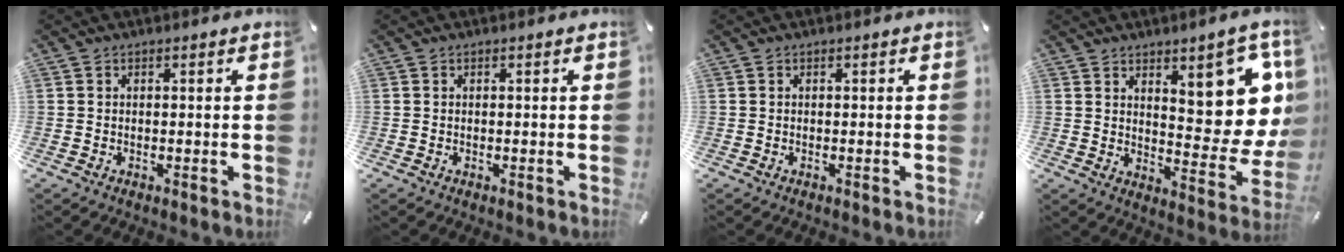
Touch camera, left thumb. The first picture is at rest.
{"total": 0.0}
{"total": 0.0}
{"total": 14.2, "force": [7.3, 6.0, 10.7], "torque": [-0.110, -0.075, 0.123]}